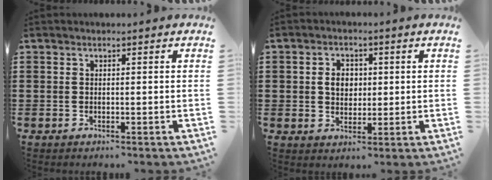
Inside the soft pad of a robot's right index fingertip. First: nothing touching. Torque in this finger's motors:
{"motor_torque": [0.77, 0.19, 0.15, 0.06]}